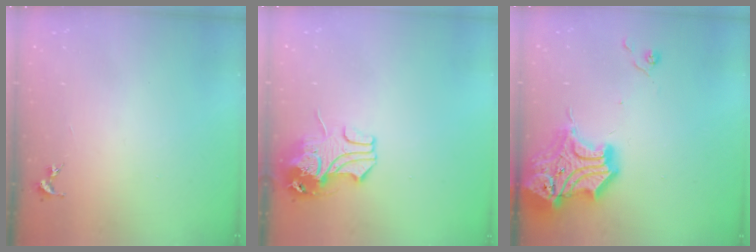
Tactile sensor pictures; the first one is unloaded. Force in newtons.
{"total": 11.7, "press": 11.5, "slide": 1.8}
{"total": 21.9, "press": 21.7, "slide": 2.9}